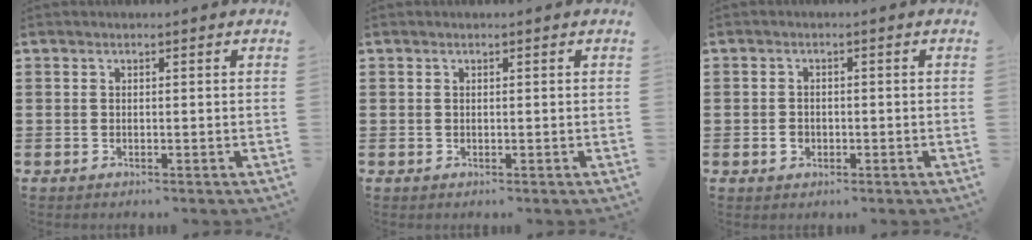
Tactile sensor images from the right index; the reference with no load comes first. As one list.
[{"total": 0.0}, {"total": 1.6, "force": [-0.6, 1.3, 0.7], "torque": [-0.016, -0.001, -0.012]}]